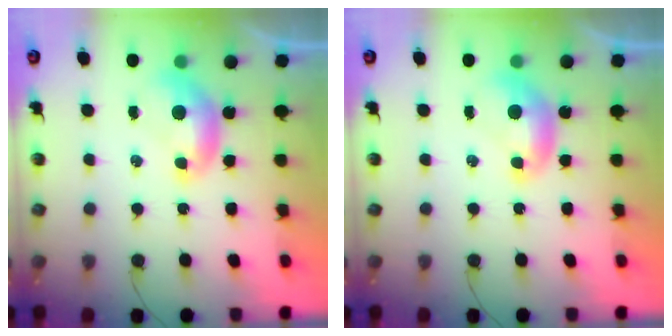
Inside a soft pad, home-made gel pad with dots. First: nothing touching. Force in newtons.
{"total": 0.0}